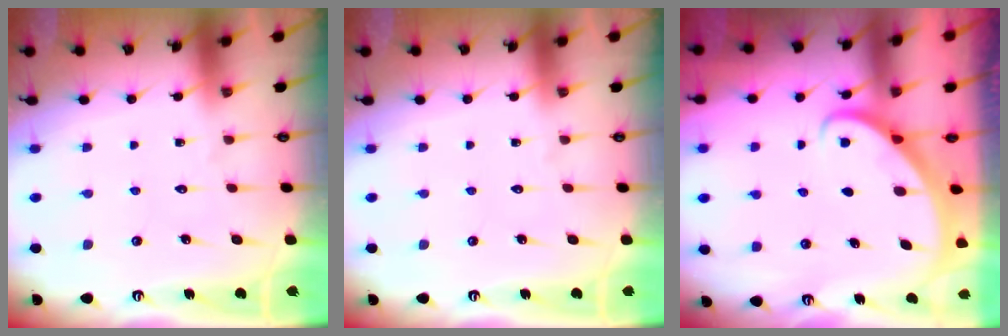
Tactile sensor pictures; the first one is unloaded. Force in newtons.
{"total": 0.0}
{"total": 2.6, "press": 2.6, "slide": 0.2}